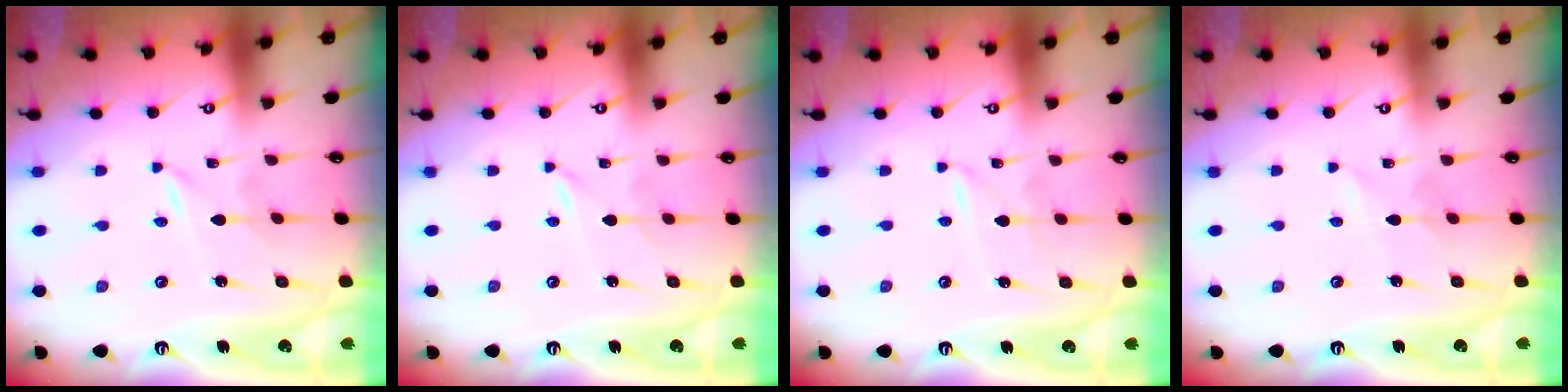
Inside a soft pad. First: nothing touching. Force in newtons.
{"total": 0.0}
{"total": 1.6, "press": 1.6, "slide": 0.2}
{"total": 1.5, "press": 1.5, "slide": 0.1}